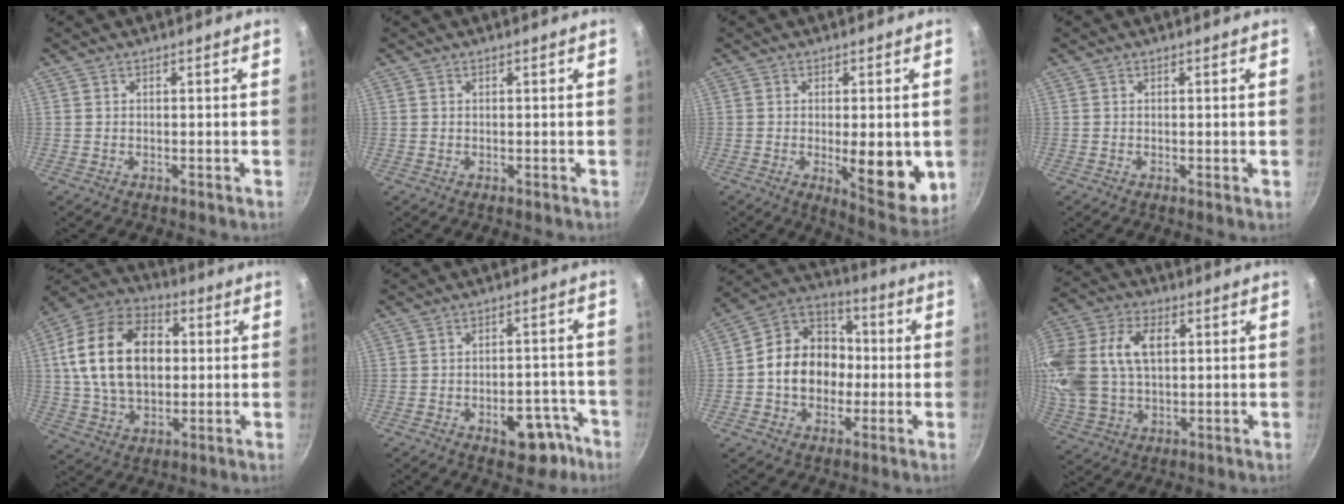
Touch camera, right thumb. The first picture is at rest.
{"total": 0.0}
{"total": 11.9, "force": [-1.5, 4.2, 11.0], "torque": [-0.119, -0.020, -0.012]}
{"total": 0.0}
{"total": 20.6, "force": [2.6, 13.9, 15.0], "torque": [-0.245, 0.018, 0.037]}
{"total": 9.2, "force": [-4.8, 5.4, 5.7], "torque": [-0.030, 0.043, -0.053]}
{"total": 14.7, "force": [-1.1, 12.0, 8.4], "torque": [-0.094, 0.035, -0.038]}
{"total": 21.3, "force": [4.5, 14.4, 15.1], "torque": [-0.336, 0.022, 0.083]}